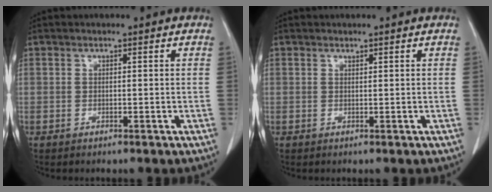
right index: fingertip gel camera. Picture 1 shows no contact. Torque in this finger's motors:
{"motor_torque": [-0.14, 0.19, -0.03, -0.01]}